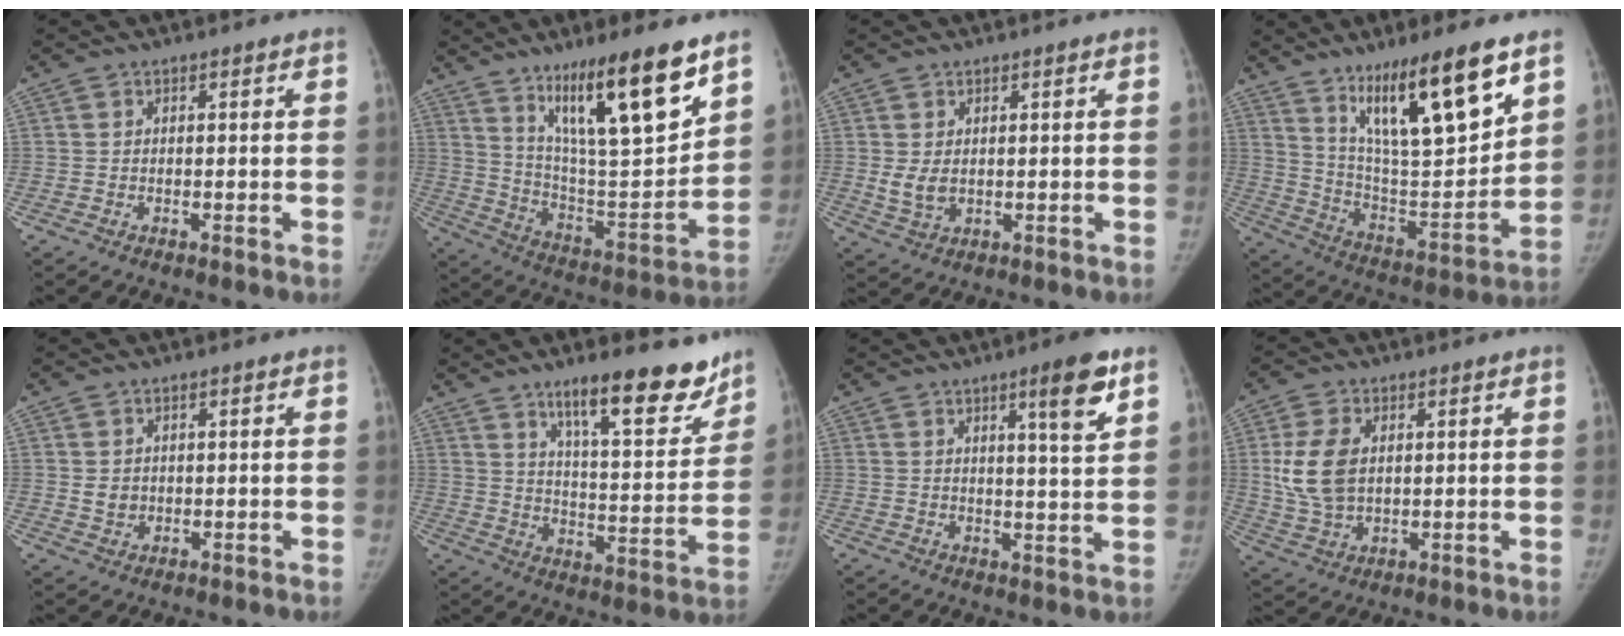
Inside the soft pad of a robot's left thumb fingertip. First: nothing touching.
{"total": 22.0, "force": [13.5, 4.4, 16.8], "torque": [-0.248, -0.074, 0.237]}
{"total": 3.7, "force": [0.7, 2.2, 2.8], "torque": [-0.050, -0.012, 0.023]}
{"total": 21.5, "force": [13.0, 4.7, 16.4], "torque": [-0.245, -0.064, 0.234]}
{"total": 2.3, "force": [0.6, 1.9, 1.1], "torque": [-0.012, -0.007, 0.019]}
{"total": 18.1, "force": [12.8, 4.7, 12.0], "torque": [-0.129, -0.085, 0.199]}
{"total": 8.0, "force": [4.6, 0.8, 6.5], "torque": [-0.089, -0.030, 0.067]}
{"total": 9.7, "force": [2.0, 6.3, 7.0], "torque": [-0.135, -0.008, 0.047]}